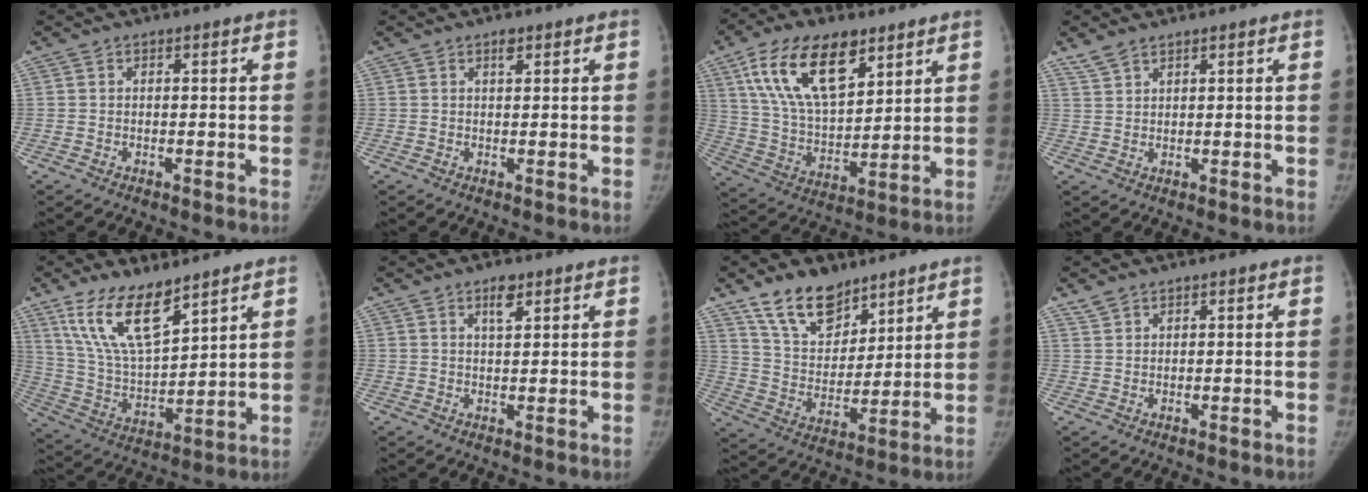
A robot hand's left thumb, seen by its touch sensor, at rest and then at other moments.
{"total": 1.4, "force": [0.9, 0.7, 0.9], "torque": [-0.006, -0.003, 0.013]}
{"total": 19.3, "force": [10.1, 9.6, 13.3], "torque": [-0.208, -0.036, 0.190]}
{"total": 3.0, "force": [2.6, 1.1, 1.1], "torque": [-0.021, -0.001, 0.055]}
{"total": 14.9, "force": [9.9, 5.4, 9.8], "torque": [-0.159, -0.052, 0.206]}
{"total": 3.3, "force": [2.1, 1.4, 2.2], "torque": [-0.025, -0.011, 0.034]}
{"total": 13.8, "force": [9.9, 7.7, 5.9], "torque": [-0.064, -0.059, 0.189]}
{"total": 2.0, "force": [1.8, 0.8, 0.5], "torque": [-0.007, -0.001, 0.036]}